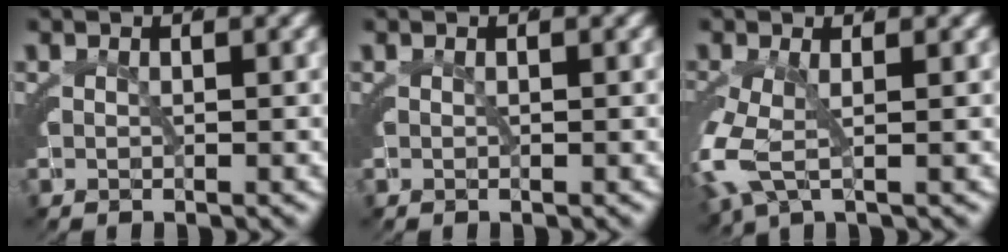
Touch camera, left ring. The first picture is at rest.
{"total": 0.0}
{"total": 4.0, "force": [-0.2, 1.7, 3.6], "torque": [-0.108, -0.024, 0.013]}